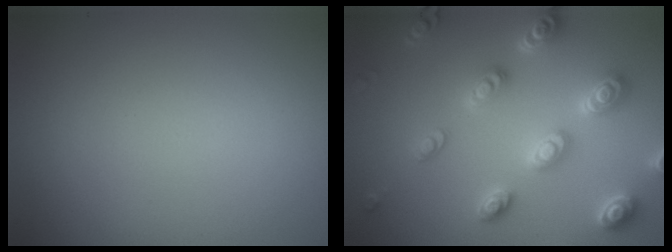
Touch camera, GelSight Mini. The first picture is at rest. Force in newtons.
{"total": 5.2, "press": 5.0, "slide": 1.2}